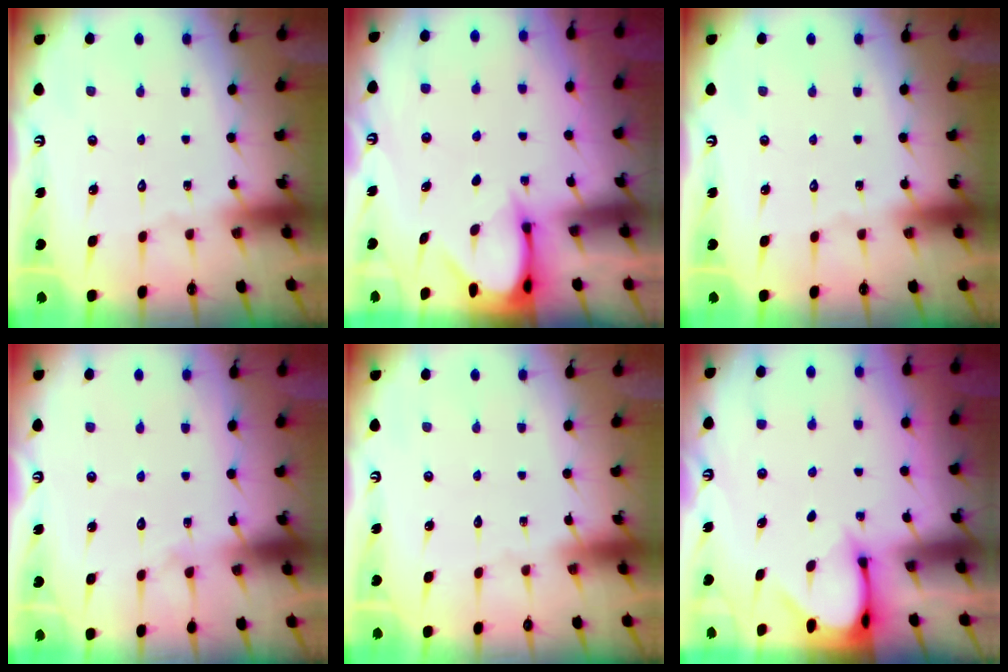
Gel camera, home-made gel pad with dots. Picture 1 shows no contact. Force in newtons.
{"total": 3.7, "press": 3.7, "slide": 0.2}
{"total": 0.0}
{"total": 4.8, "press": 4.8, "slide": 0.5}
{"total": 0.0}
{"total": 3.0, "press": 3.0, "slide": 0.3}